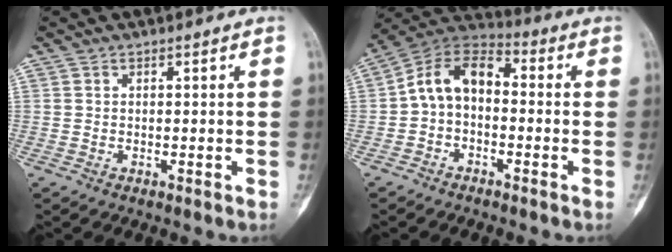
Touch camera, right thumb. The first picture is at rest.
{"total": 10.0, "force": [-0.7, 6.6, 7.5], "torque": [-0.118, 0.040, -0.031]}